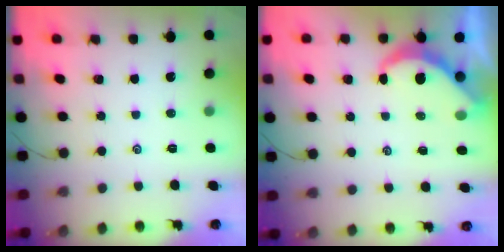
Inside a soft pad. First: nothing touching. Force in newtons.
{"total": 6.5, "press": 6.5, "slide": 0.2}